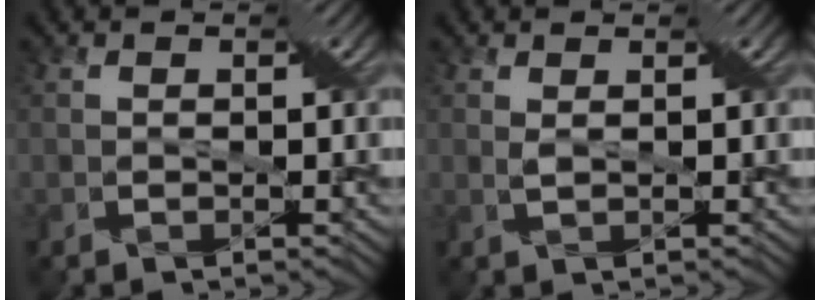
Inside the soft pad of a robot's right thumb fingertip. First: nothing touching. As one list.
[{"total": 1.4, "force": [0.6, 0.2, 1.2], "torque": [-0.027, 0.004, 0.015]}]